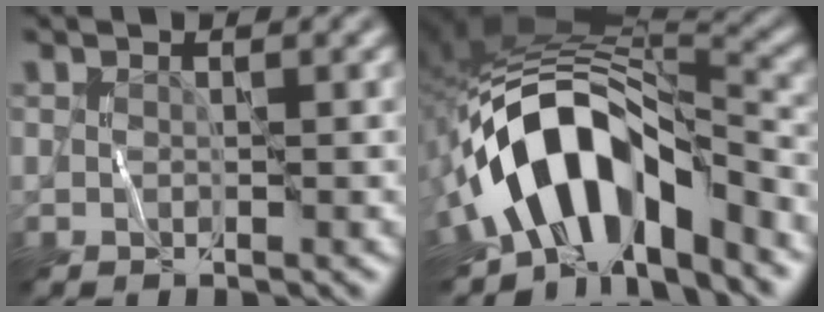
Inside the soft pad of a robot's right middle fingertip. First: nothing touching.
{"total": 12.4, "force": [-5.2, 6.7, 9.0], "torque": [-0.137, 0.012, -0.099]}